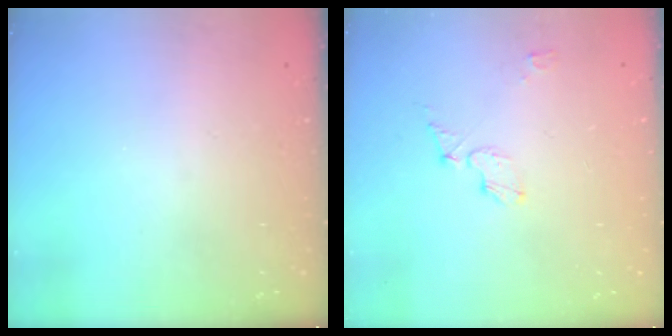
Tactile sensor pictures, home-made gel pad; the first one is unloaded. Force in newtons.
{"total": 6.1, "press": 6.1, "slide": 0.5}